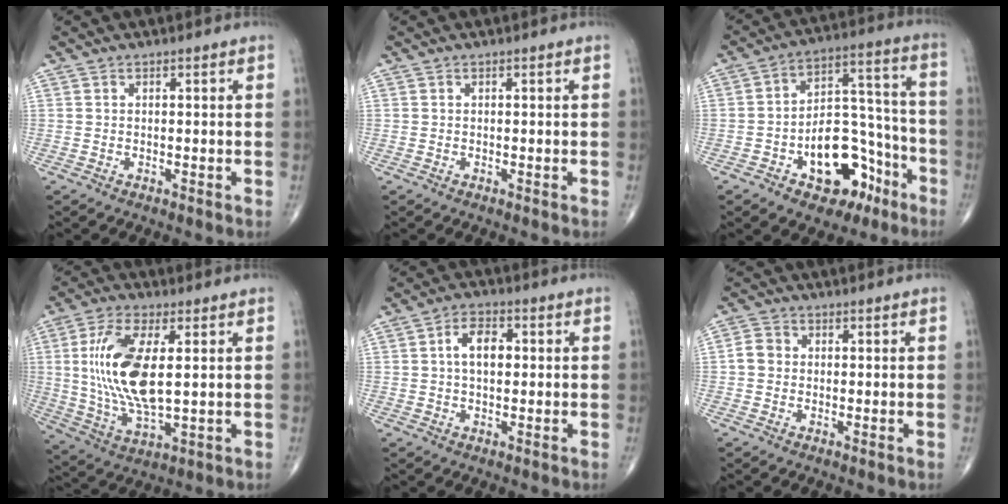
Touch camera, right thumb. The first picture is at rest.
{"total": 0.0}
{"total": 16.4, "force": [-7.7, 9.7, 10.8], "torque": [-0.109, 0.076, -0.111]}
{"total": 15.9, "force": [2.1, 6.5, 14.3], "torque": [-0.293, -0.015, 0.047]}
{"total": 6.0, "force": [0.8, 3.5, 4.7], "torque": [-0.077, 0.013, 0.006]}
{"total": 3.3, "force": [-0.1, 2.9, 1.5], "torque": [-0.022, 0.009, -0.008]}